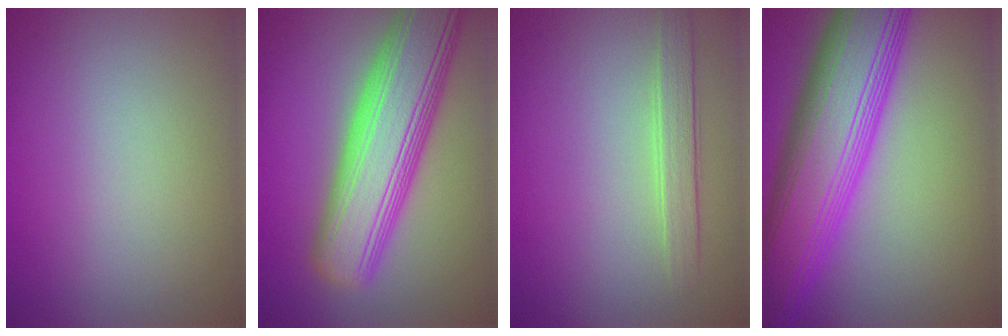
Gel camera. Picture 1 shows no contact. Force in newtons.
{"total": 10.8, "press": 10.8, "slide": 0.4}
{"total": 2.2, "press": 2.2, "slide": 0.1}
{"total": 12.4, "press": 12.4, "slide": 0.2}